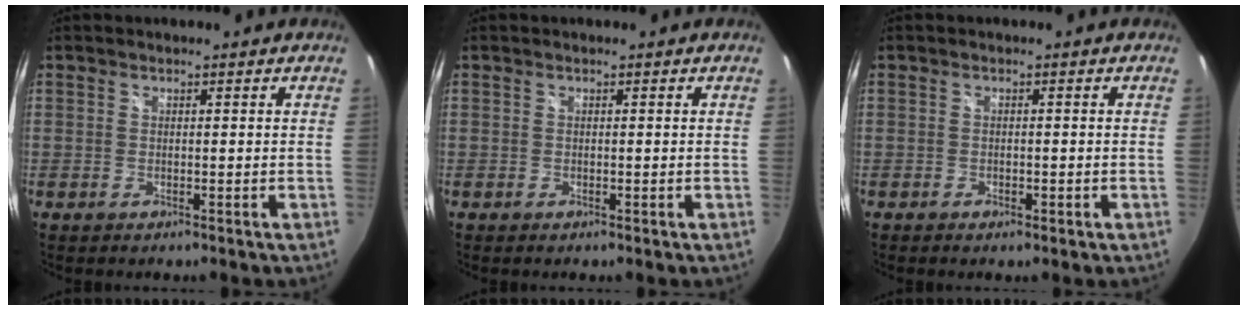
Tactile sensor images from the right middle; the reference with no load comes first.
{"total": 0.0}
{"total": 1.5, "force": [-0.8, 0.8, 1.0], "torque": [-0.017, -0.003, -0.011]}